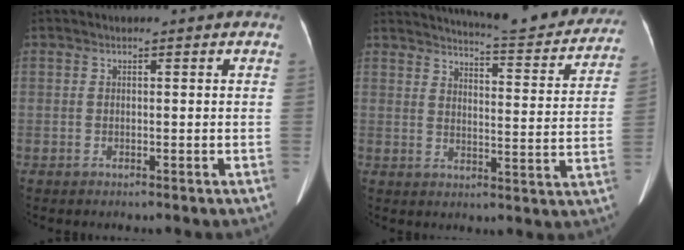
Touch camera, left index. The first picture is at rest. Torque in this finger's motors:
{"motor_torque": [0.45, -0.73, 0.01, 0.05]}